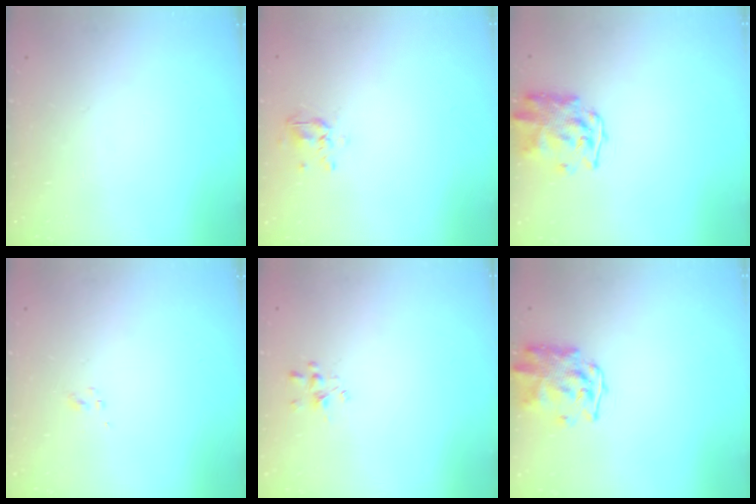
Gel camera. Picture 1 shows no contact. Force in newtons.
{"total": 3.2, "press": 3.1, "slide": 0.9}
{"total": 2.6, "press": 2.6, "slide": 0.5}
{"total": 0.7, "press": 0.7, "slide": 0.3}
{"total": 1.6, "press": 1.5, "slide": 0.5}
{"total": 2.6, "press": 2.6, "slide": 0.5}